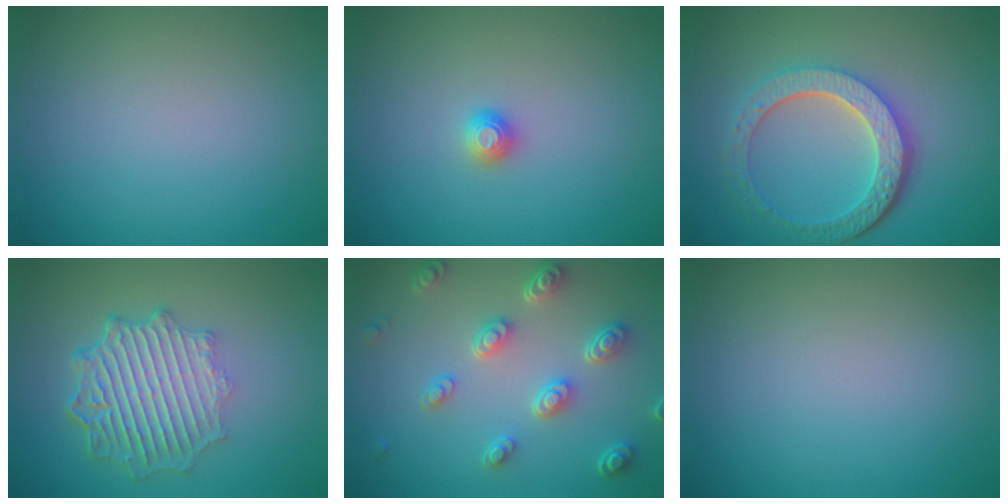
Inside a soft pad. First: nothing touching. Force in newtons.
{"total": 1.2, "press": 1.2, "slide": 0.1}
{"total": 6.2, "press": 4.6, "slide": 4.1}
{"total": 6.5, "press": 4.8, "slide": 4.4}
{"total": 4.9, "press": 3.8, "slide": 3.1}
{"total": 0.0}